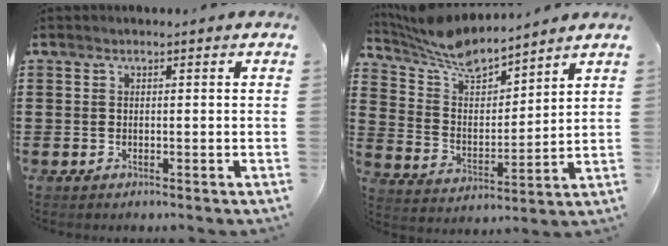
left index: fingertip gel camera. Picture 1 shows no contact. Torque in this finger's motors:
{"motor_torque": [0.66, 0.48, 0.00, 0.00]}